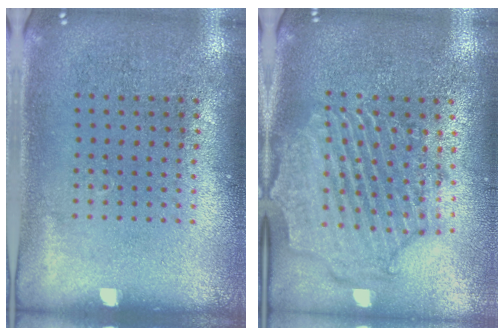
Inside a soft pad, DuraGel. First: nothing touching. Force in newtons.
{"total": 2.2, "press": 2.1, "slide": 0.8}